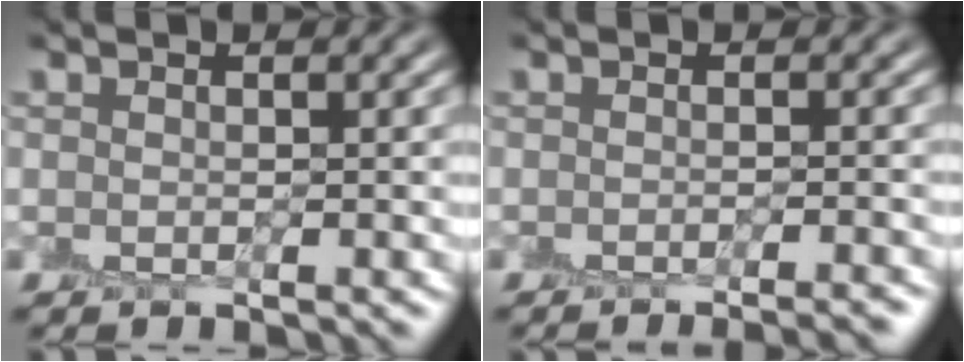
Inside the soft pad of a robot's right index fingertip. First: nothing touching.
{"total": 2.8, "force": [-2.4, 0.2, 1.3], "torque": [-0.005, -0.012, -0.028]}